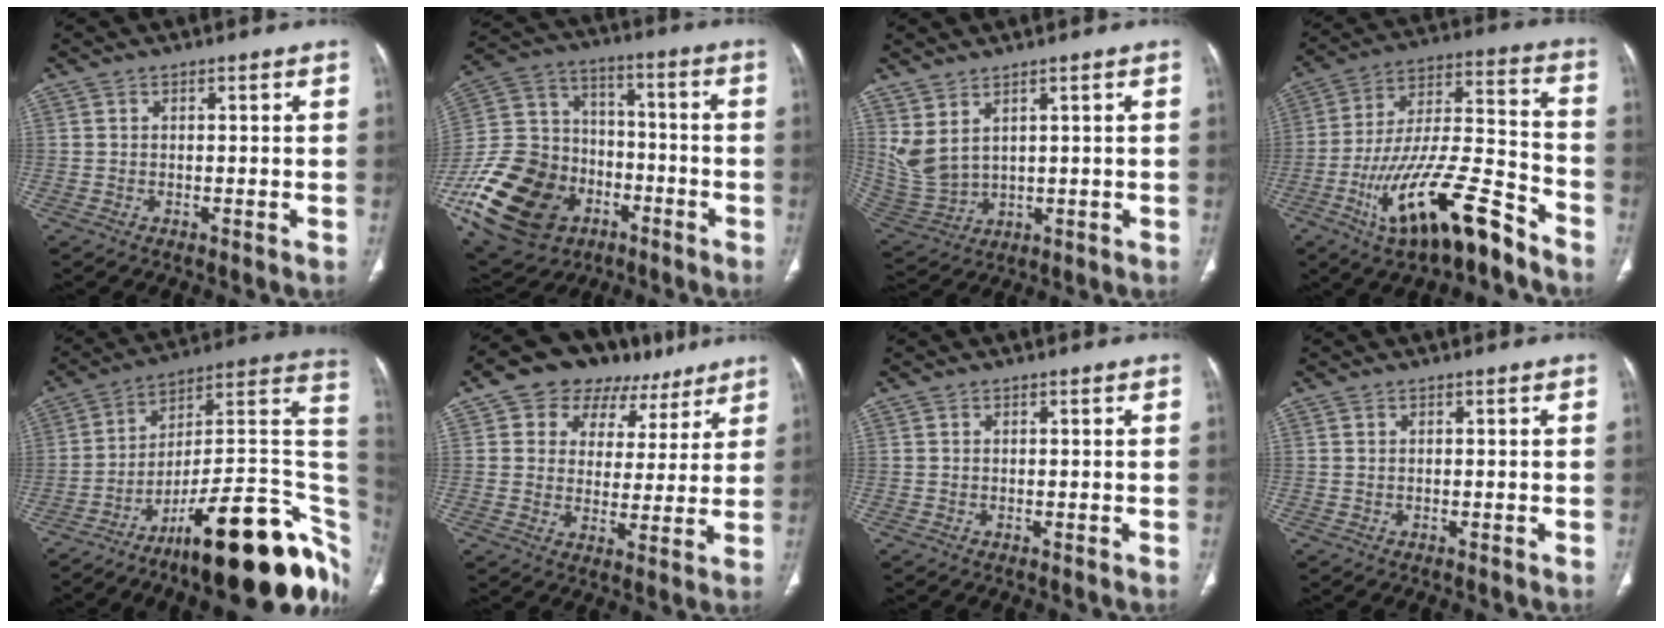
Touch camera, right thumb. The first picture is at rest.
{"total": 27.0, "force": [-10.9, 19.9, 14.6], "torque": [-0.300, 0.069, -0.174]}
{"total": 7.6, "force": [3.6, 4.0, 5.3], "torque": [-0.111, -0.020, 0.094]}
{"total": 21.1, "force": [-12.3, 6.6, 15.9], "torque": [-0.294, 0.072, -0.212]}
{"total": 28.2, "force": [-12.2, 8.9, 23.8], "torque": [-0.224, 0.105, -0.177]}
{"total": 14.4, "force": [8.4, 10.1, 6.0], "torque": [-0.034, -0.009, 0.122]}
{"total": 0.0}
{"total": 0.0}